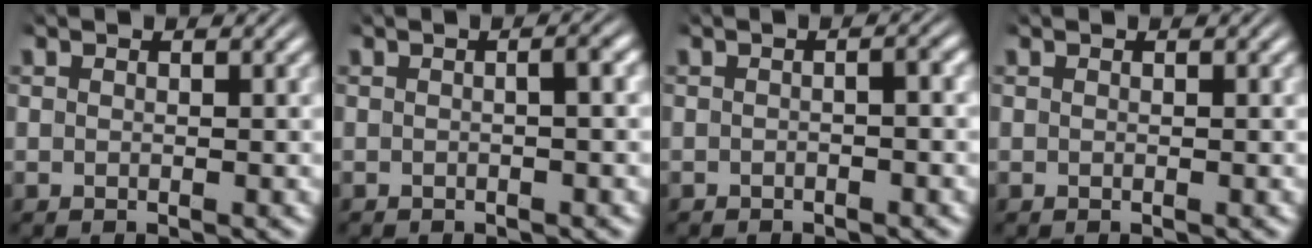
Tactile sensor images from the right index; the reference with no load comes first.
{"total": 1.1, "force": [-0.3, -0.2, 1.0], "torque": [-0.009, 0.006, -0.007]}
{"total": 0.9, "force": [-0.6, -0.2, 0.6], "torque": [-0.008, 0.002, -0.012]}
{"total": 0.0}